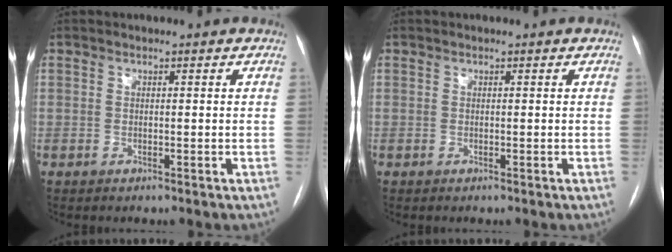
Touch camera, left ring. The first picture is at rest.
{"total": 0.0}